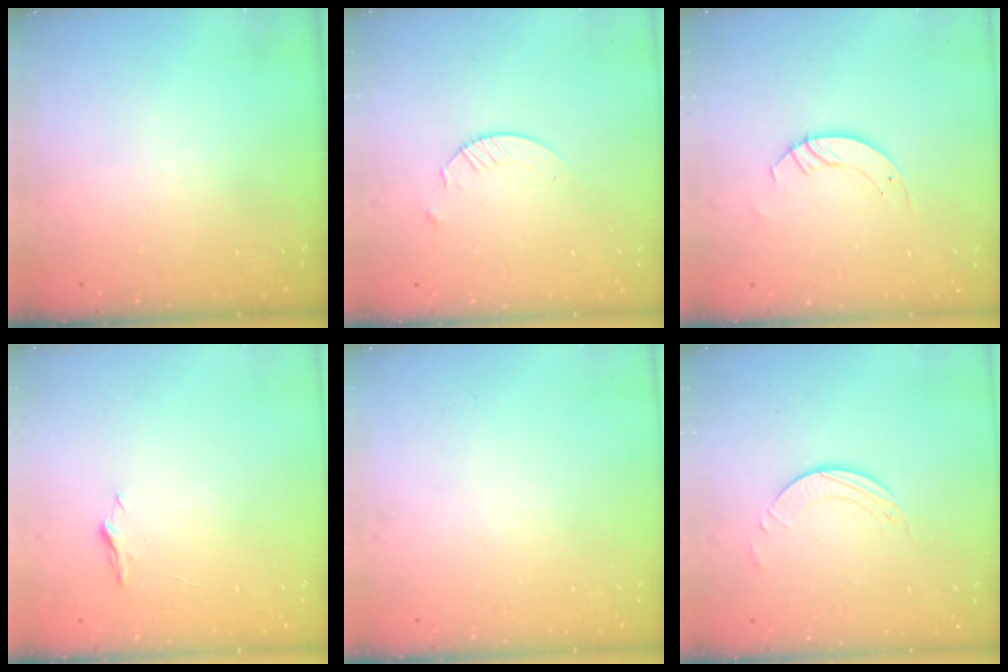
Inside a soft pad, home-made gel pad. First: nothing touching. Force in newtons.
{"total": 2.4, "press": 2.4, "slide": 0.3}
{"total": 3.5, "press": 3.5, "slide": 0.3}
{"total": 3.7, "press": 3.7, "slide": 0.5}
{"total": 0.0}
{"total": 2.0, "press": 1.9, "slide": 0.3}